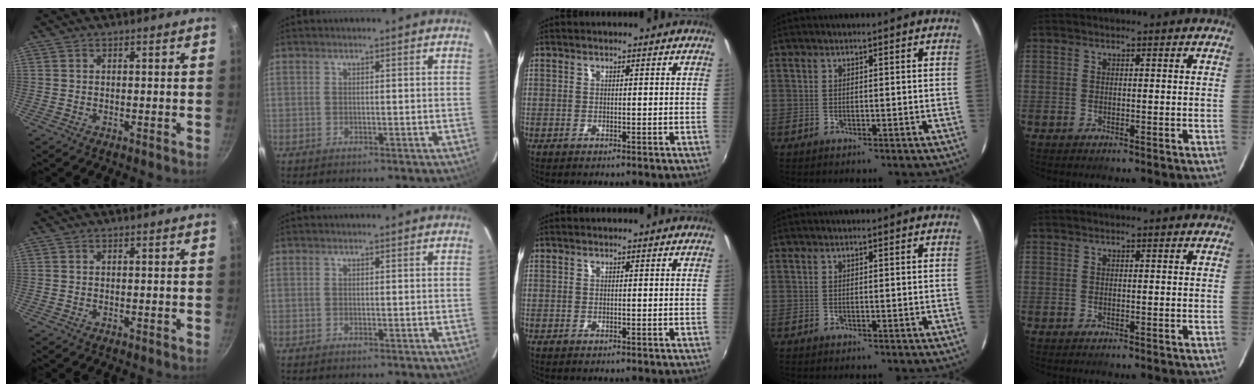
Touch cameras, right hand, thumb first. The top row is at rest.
{}